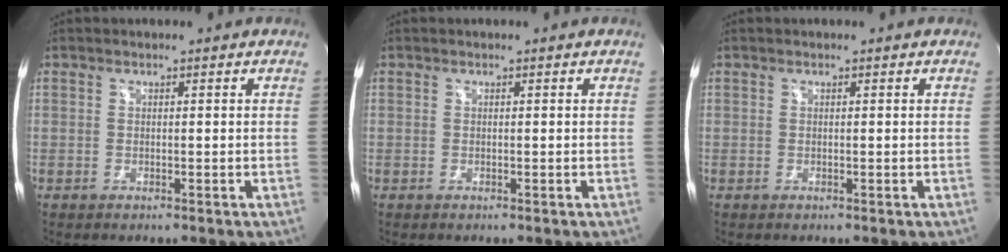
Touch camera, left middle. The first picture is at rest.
{"total": 0.0}
{"total": 0.0}